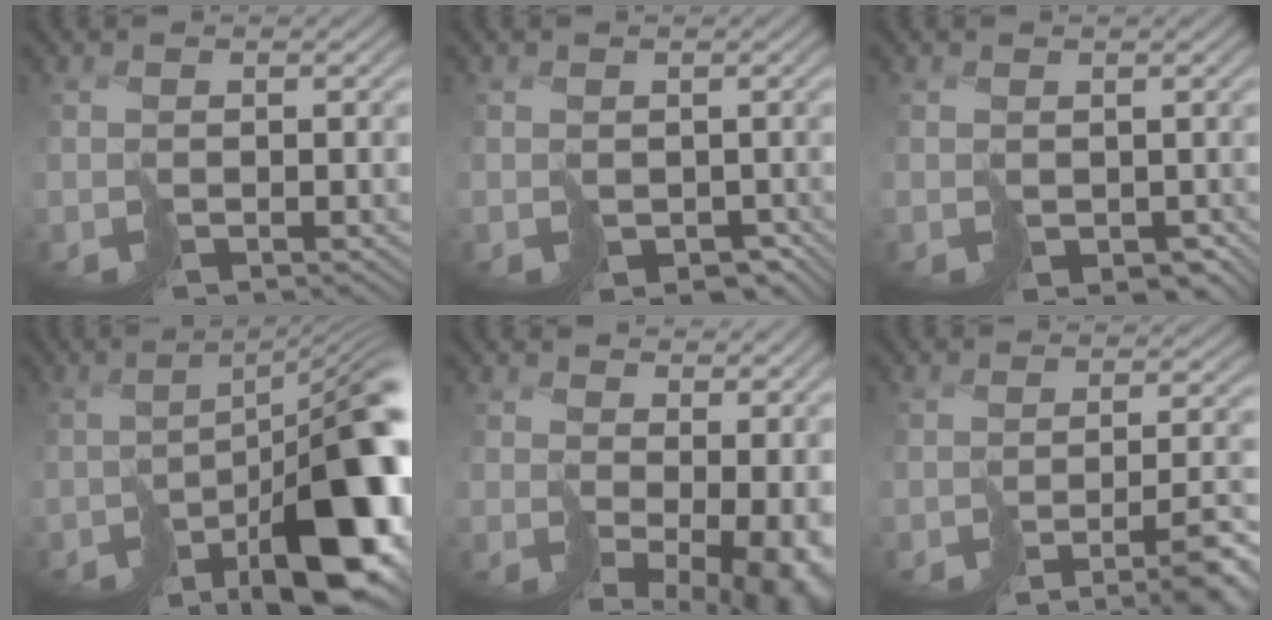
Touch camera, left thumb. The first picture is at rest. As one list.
[{"total": 2.5, "force": [-0.5, 2.2, 1.0], "torque": [-0.018, -0.015, 0.003]}, {"total": 2.0, "force": [0.2, 1.8, 0.9], "torque": [-0.018, -0.008, 0.009]}, {"total": 14.8, "force": [-6.2, 4.9, 12.5], "torque": [-0.153, -0.016, -0.087]}, {"total": 11.3, "force": [-0.3, 6.7, 9.0], "torque": [-0.157, -0.044, 0.060]}, {"total": 8.3, "force": [-6.1, 1.3, 5.5], "torque": [-0.071, -0.012, -0.077]}]